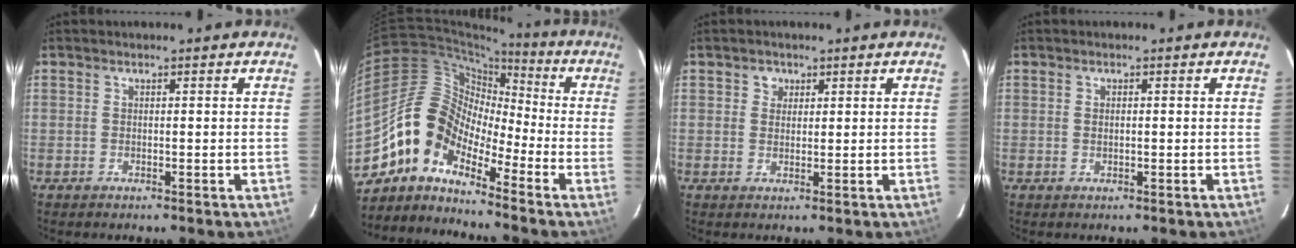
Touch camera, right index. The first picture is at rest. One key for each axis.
{"total": 10.5, "fx": -7.2, "fy": 5.6, "fz": 5.3, "tx": -0.087, "ty": 0.028, "tz": -0.162}
{"total": 2.0, "fx": 0.8, "fy": 1.8, "fz": 0.2, "tx": 0.001, "ty": 0.009, "tz": 0.011}
{"total": 0.7, "fx": 0.0, "fy": 0.4, "fz": 0.6, "tx": -0.011, "ty": 0.002, "tz": 0.000}